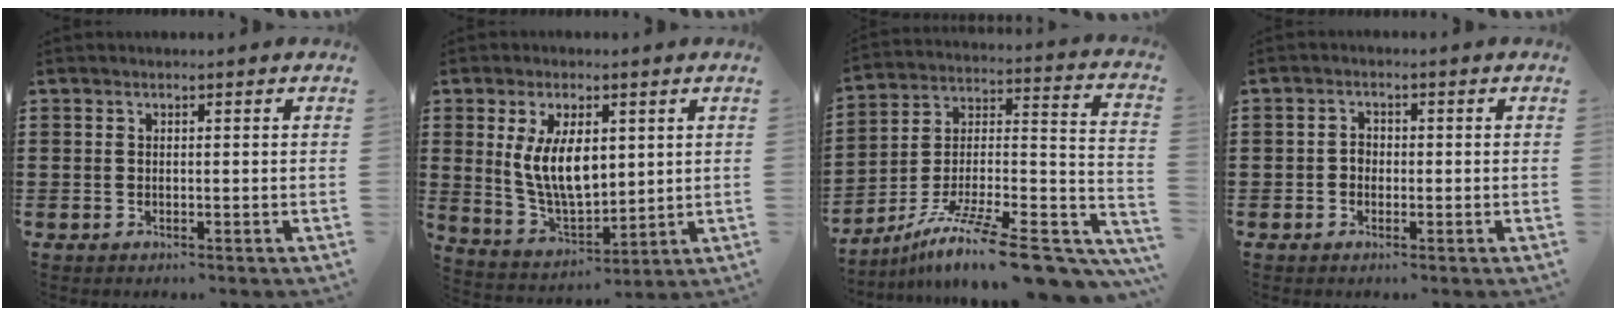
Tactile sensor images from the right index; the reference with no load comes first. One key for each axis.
{"total": 8.8, "fx": 1.8, "fy": 4.3, "fz": 7.5, "tx": -0.156, "ty": 0.000, "tz": 0.030}
{"total": 14.6, "fx": -10.3, "fy": 2.8, "fz": 9.9, "tx": -0.164, "ty": 0.026, "tz": -0.175}
{"total": 1.5, "fx": -0.5, "fy": 1.2, "fz": 0.7, "tx": -0.017, "ty": 0.003, "tz": -0.012}